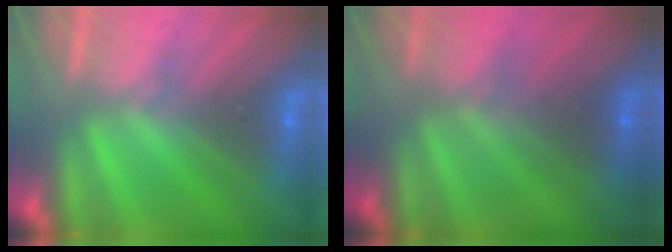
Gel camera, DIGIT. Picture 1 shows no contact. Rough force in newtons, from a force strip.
{"total": 2.0}